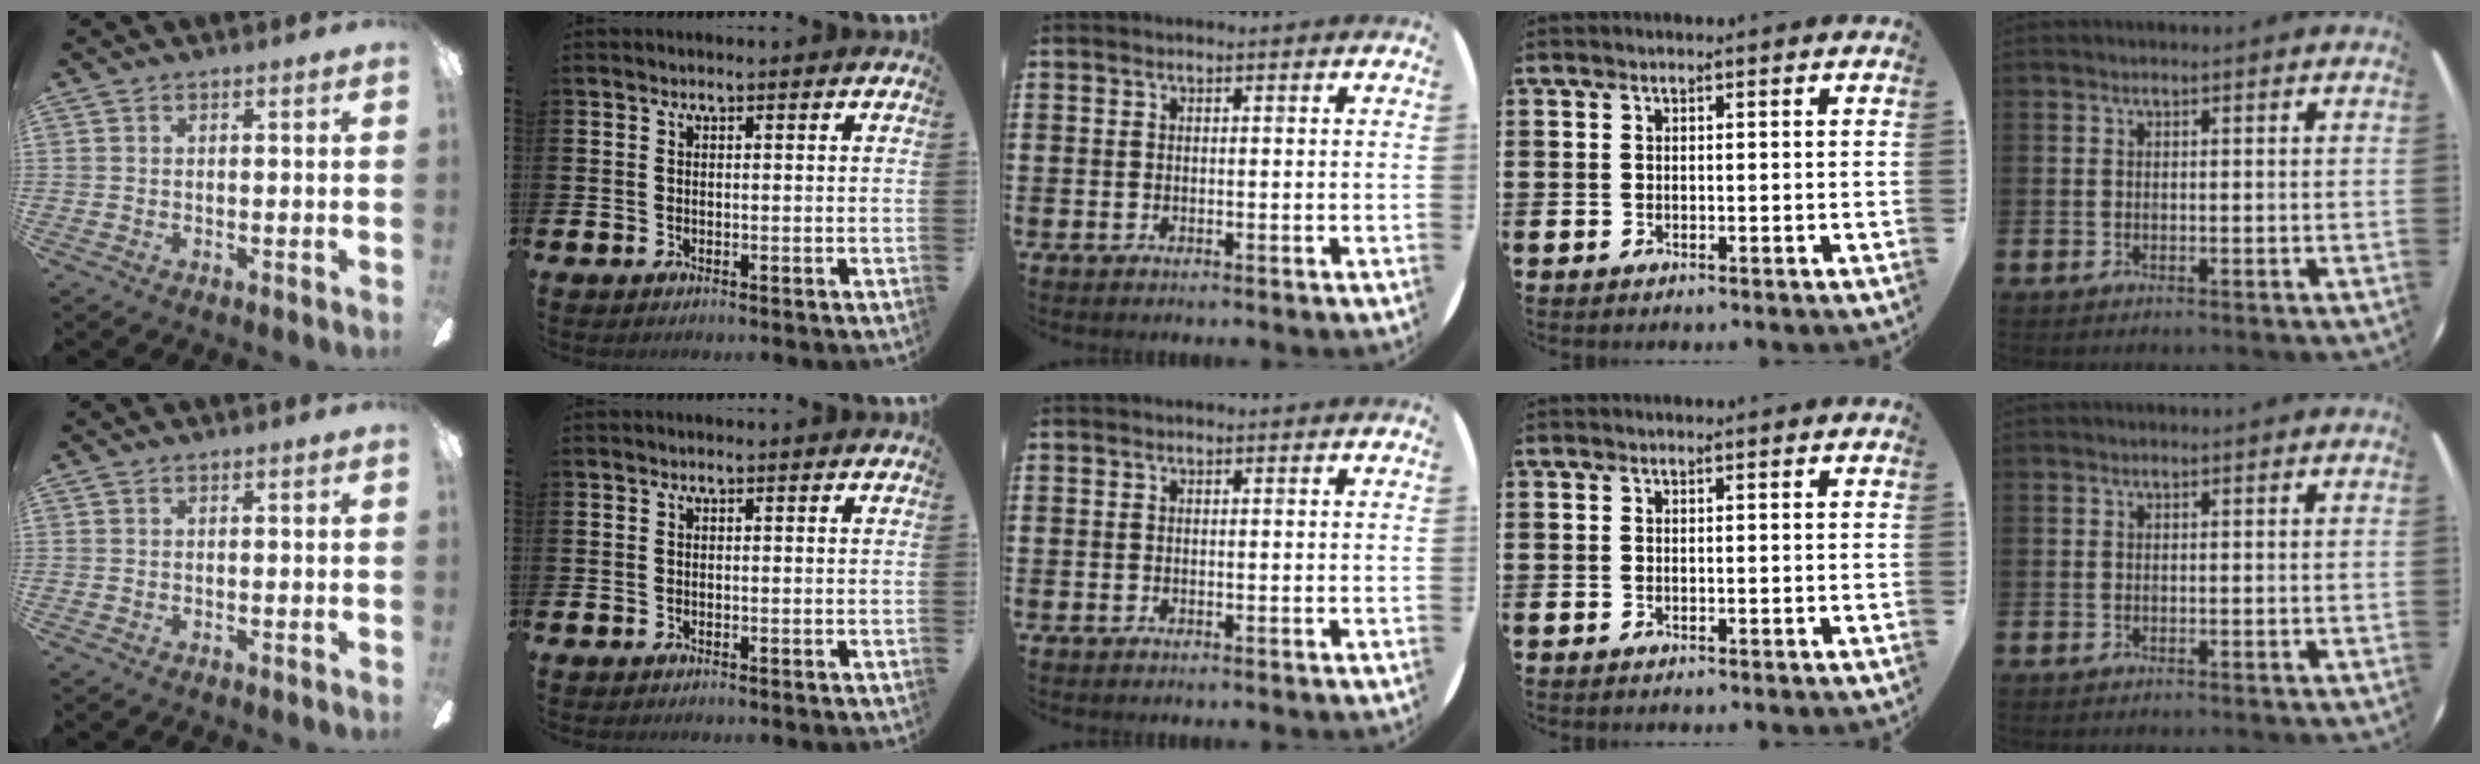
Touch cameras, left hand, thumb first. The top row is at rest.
{}